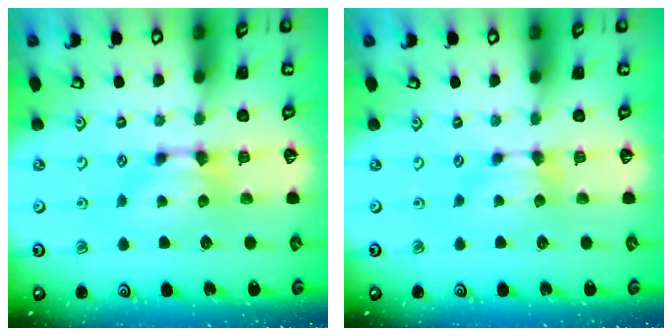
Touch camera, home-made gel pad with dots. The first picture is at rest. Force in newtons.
{"total": 0.7, "press": 0.6, "slide": 0.5}